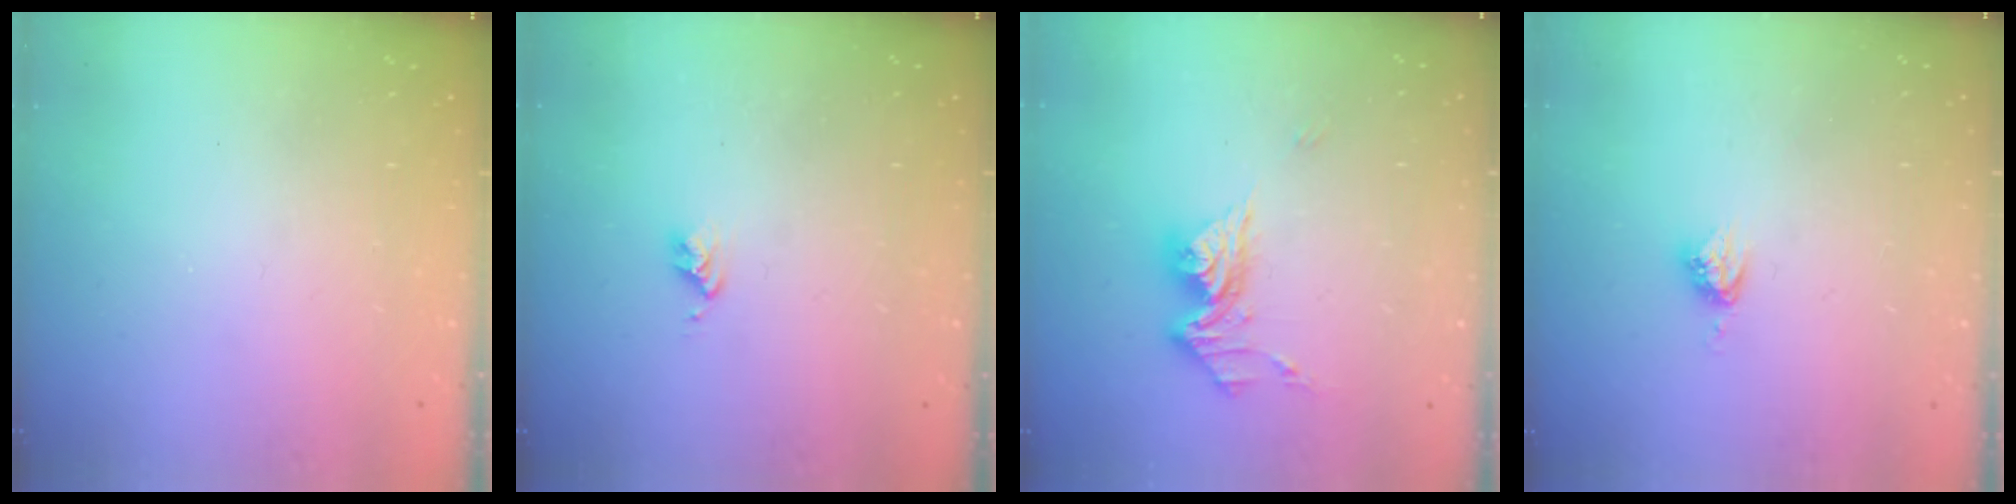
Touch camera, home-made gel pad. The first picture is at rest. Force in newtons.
{"total": 2.7, "press": 2.6, "slide": 0.4}
{"total": 12.3, "press": 12.3, "slide": 1.4}
{"total": 4.9, "press": 4.8, "slide": 0.4}